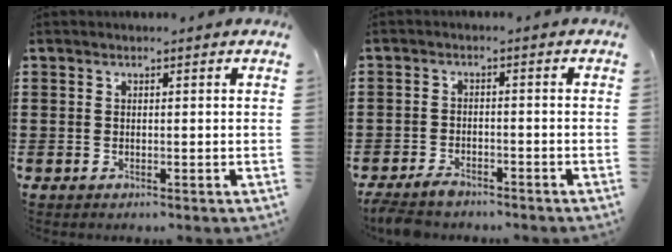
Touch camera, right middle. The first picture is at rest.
{"total": 2.8, "force": [-2.6, 0.7, 0.8], "torque": [-0.025, 0.001, -0.055]}